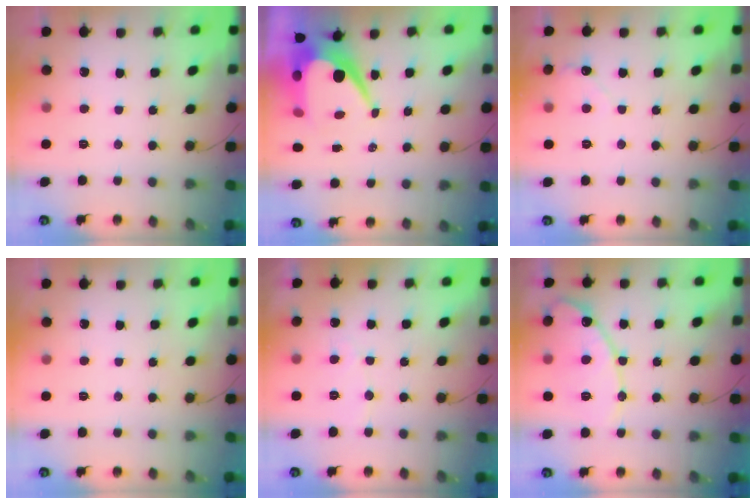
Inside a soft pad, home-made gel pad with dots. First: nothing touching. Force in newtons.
{"total": 11.0, "press": 10.9, "slide": 0.9}
{"total": 2.7, "press": 2.7, "slide": 0.2}
{"total": 0.0}
{"total": 3.8, "press": 3.8, "slide": 0.2}
{"total": 13.9, "press": 13.9, "slide": 0.9}